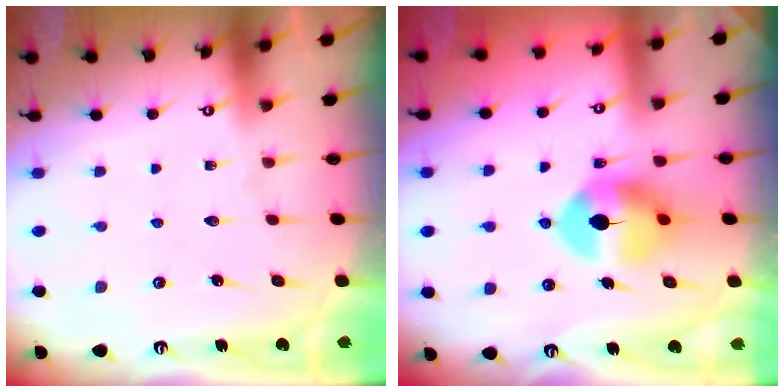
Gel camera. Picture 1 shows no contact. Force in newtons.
{"total": 9.4, "press": 9.4, "slide": 0.7}